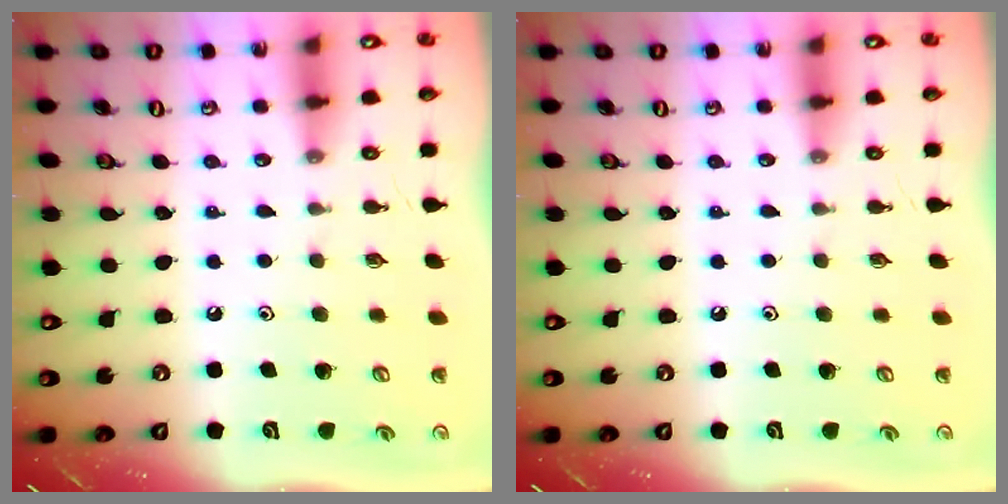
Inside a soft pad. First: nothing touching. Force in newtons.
{"total": 0.0}